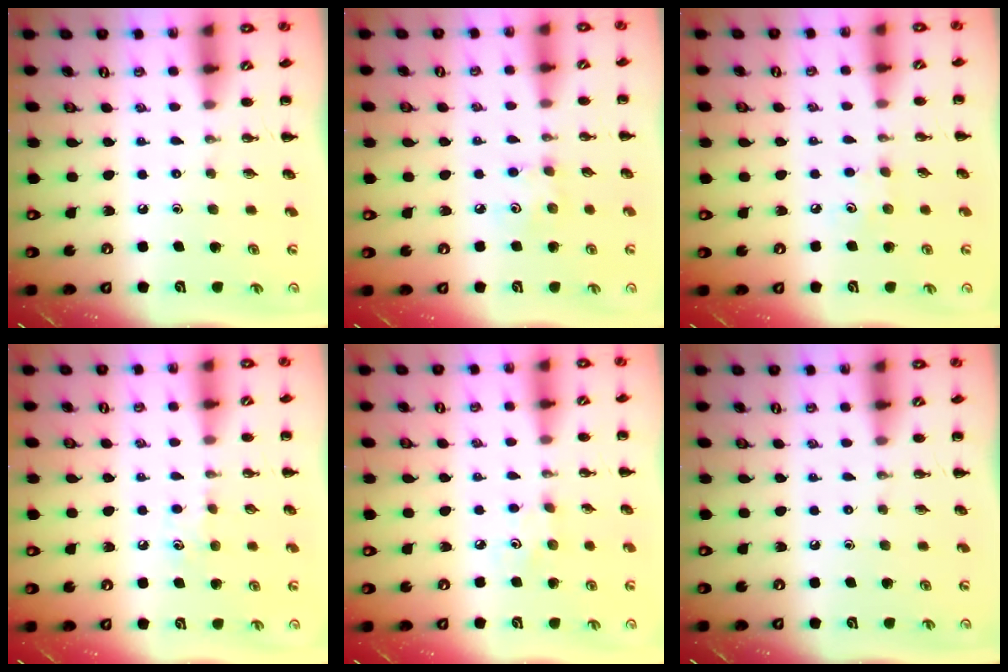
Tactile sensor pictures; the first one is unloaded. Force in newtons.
{"total": 5.2, "press": 5.1, "slide": 1.1}
{"total": 4.3, "press": 4.2, "slide": 1.1}
{"total": 5.4, "press": 5.2, "slide": 1.3}
{"total": 2.4, "press": 2.3, "slide": 0.7}
{"total": 0.0}